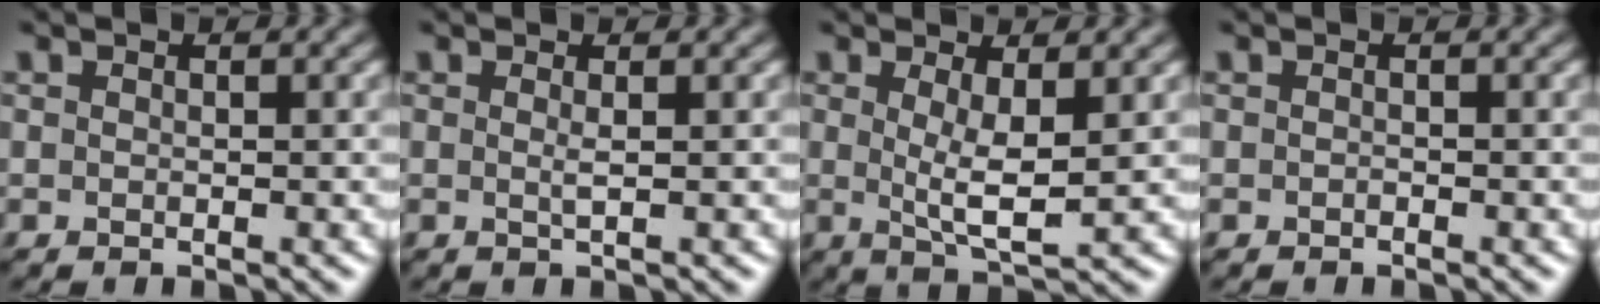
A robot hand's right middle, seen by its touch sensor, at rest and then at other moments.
{"total": 0.9, "force": [0.2, 0.1, 0.9], "torque": [-0.016, 0.000, 0.000]}
{"total": 3.7, "force": [0.6, 0.8, 3.6], "torque": [-0.066, -0.010, 0.015]}
{"total": 0.0}